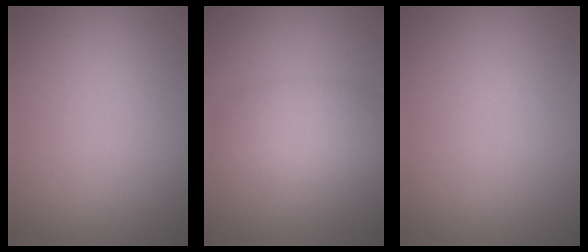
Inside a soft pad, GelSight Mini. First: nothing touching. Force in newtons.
{"total": 4.2, "press": 4.2, "slide": 0.2}
{"total": 0.0}